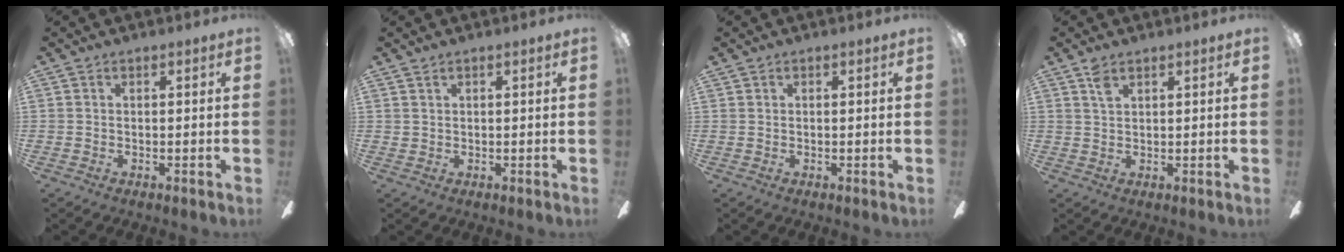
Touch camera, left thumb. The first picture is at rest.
{"total": 0.8, "force": [0.6, 0.5, 0.0], "torque": [-0.002, 0.001, 0.012]}
{"total": 0.0}
{"total": 2.4, "force": [1.7, 1.0, 1.5], "torque": [-0.034, 0.001, 0.031]}